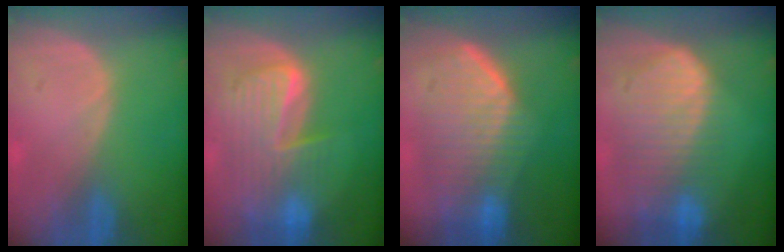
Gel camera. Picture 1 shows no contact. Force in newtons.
{"total": 9.9, "press": 8.4, "slide": 5.1}
{"total": 9.6, "press": 9.0, "slide": 3.4}
{"total": 10.4, "press": 9.0, "slide": 5.3}